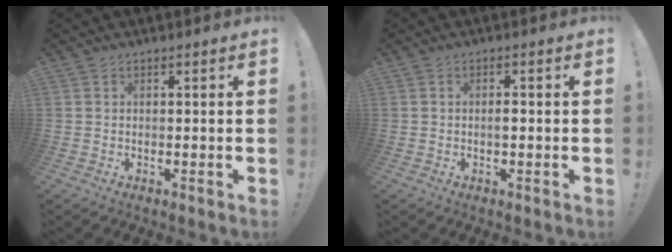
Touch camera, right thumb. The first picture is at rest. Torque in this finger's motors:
{"motor_torque": [0.14, 0.16, -0.01, -0.04, 0.00]}